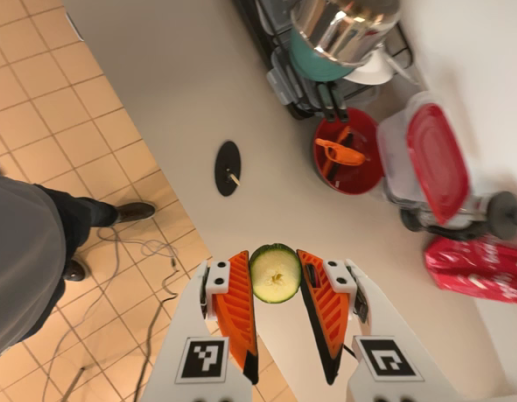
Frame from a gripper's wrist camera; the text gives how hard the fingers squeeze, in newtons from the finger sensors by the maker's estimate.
{"total": 6.6, "left": 6.3, "right": 6.9}